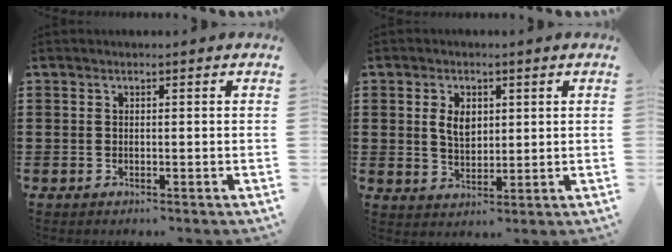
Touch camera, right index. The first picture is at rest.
{"total": 4.0, "force": [1.1, 2.5, 2.9], "torque": [-0.056, 0.007, 0.017]}